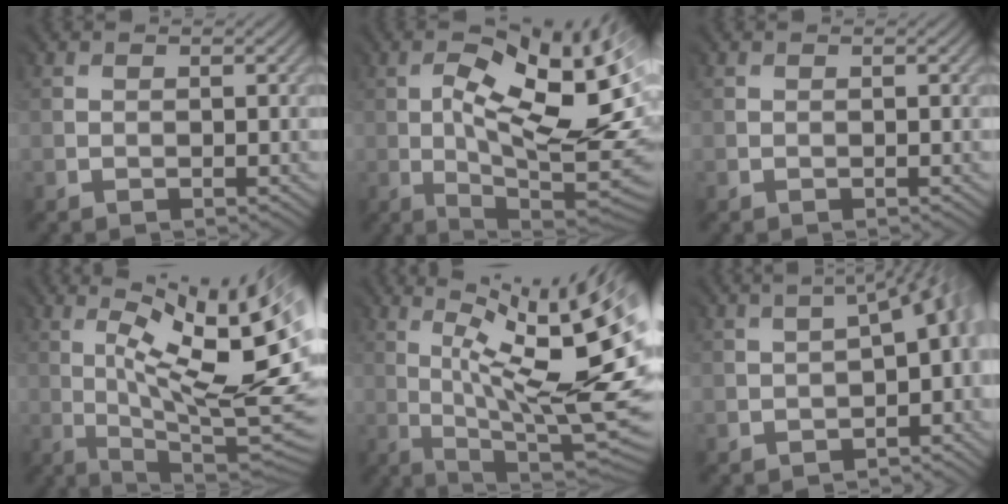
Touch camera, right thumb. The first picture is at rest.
{"total": 17.3, "force": [0.6, 6.3, 16.1], "torque": [-0.227, 0.003, 0.011]}
{"total": 0.0}
{"total": 13.6, "force": [2.0, 3.4, 13.0], "torque": [-0.194, 0.015, 0.055]}
{"total": 15.8, "force": [1.8, 3.9, 15.2], "torque": [-0.216, 0.012, 0.058]}
{"total": 5.8, "force": [-2.4, 2.5, 4.7], "torque": [-0.044, -0.010, -0.021]}